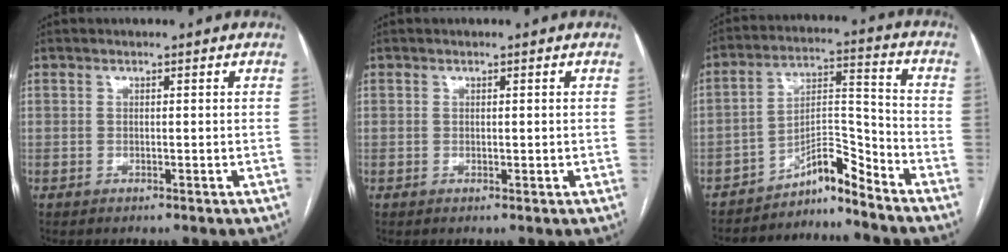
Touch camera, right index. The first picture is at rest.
{"total": 0.7, "force": [0.2, 0.5, 0.4], "torque": [-0.002, -0.001, 0.003]}
{"total": 6.5, "force": [-6.2, 0.6, 1.8], "torque": [-0.019, 0.039, -0.102]}